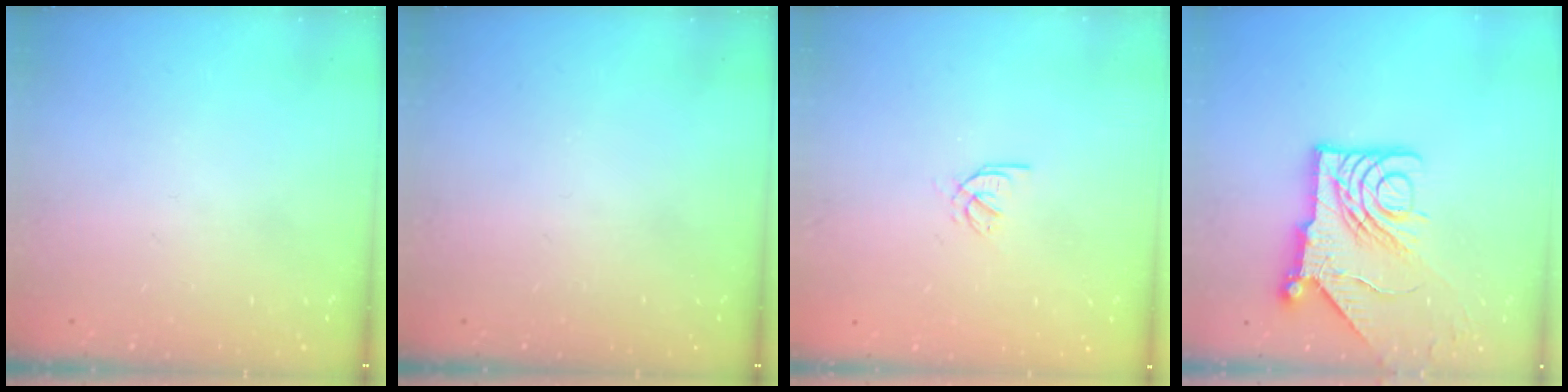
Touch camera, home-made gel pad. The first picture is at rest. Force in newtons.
{"total": 0.0}
{"total": 2.6, "press": 2.5, "slide": 0.6}
{"total": 14.5, "press": 14.4, "slide": 1.7}